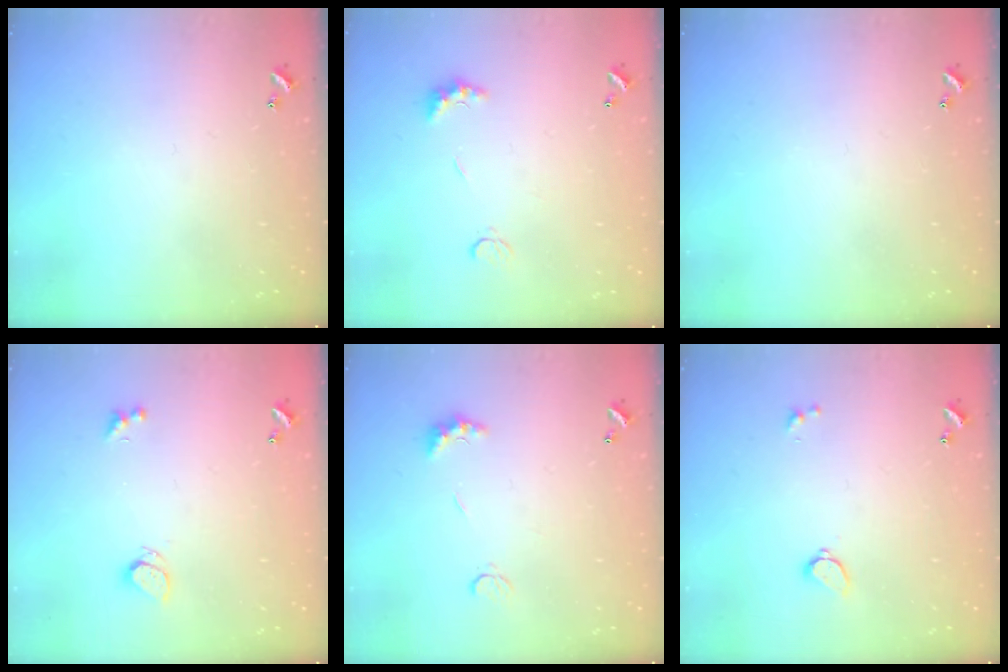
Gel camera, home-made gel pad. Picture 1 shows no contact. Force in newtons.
{"total": 3.3, "press": 3.2, "slide": 0.7}
{"total": 0.0}
{"total": 1.9, "press": 1.8, "slide": 0.7}
{"total": 3.3, "press": 3.2, "slide": 0.7}
{"total": 1.5, "press": 1.4, "slide": 0.3}